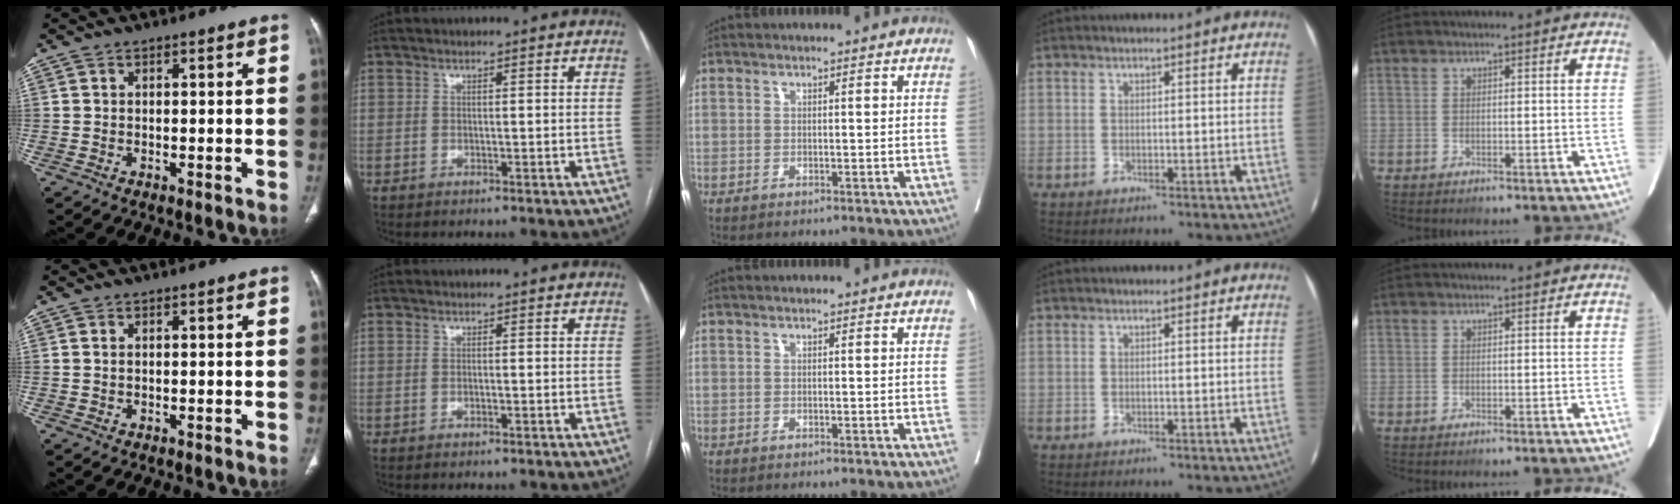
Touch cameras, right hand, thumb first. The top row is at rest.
{"thumb": {"total": 0.5, "force": [0.2, 0.3, 0.4], "torque": [-0.011, 0.003, 0.005]}, "index": {"total": 0.7, "force": [-0.2, 0.2, 0.6], "torque": [-0.015, 0.003, -0.002]}}